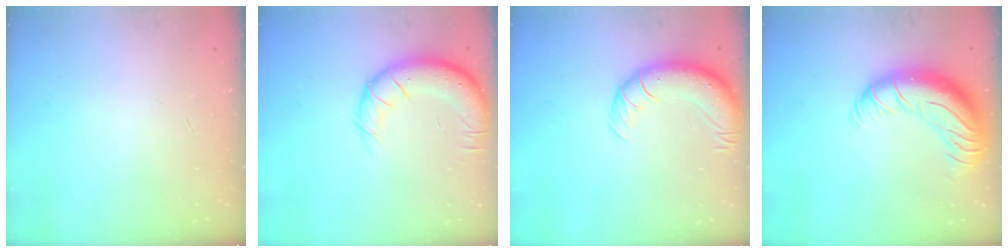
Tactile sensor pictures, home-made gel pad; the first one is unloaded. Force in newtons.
{"total": 14.0, "press": 13.6, "slide": 3.3}
{"total": 10.0, "press": 9.7, "slide": 2.5}
{"total": 17.9, "press": 17.4, "slide": 3.9}